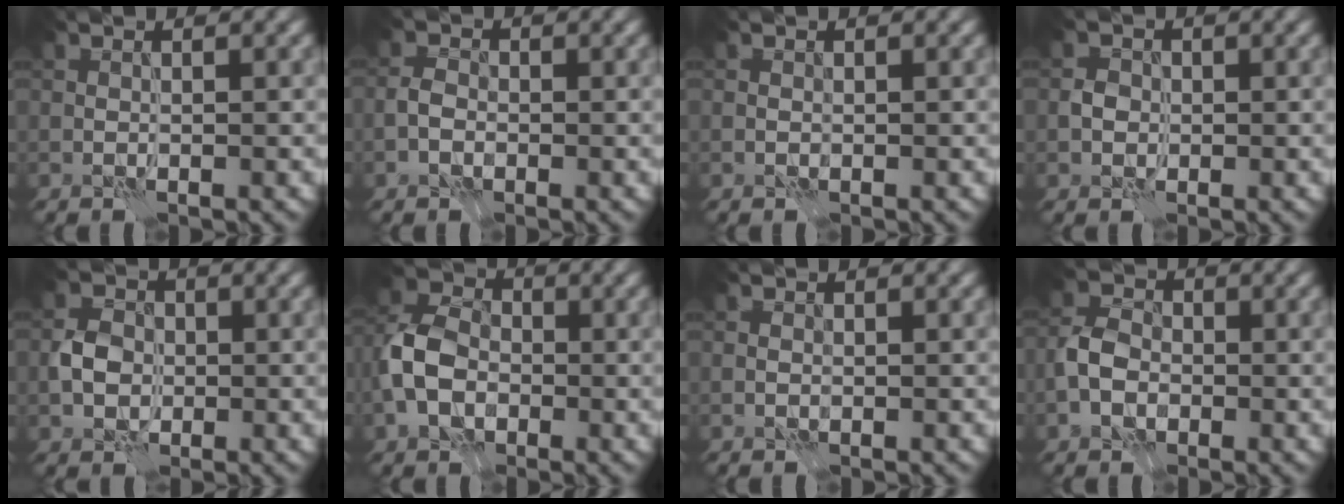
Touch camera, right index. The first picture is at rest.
{"total": 2.0, "force": [-0.8, 1.5, 1.0], "torque": [-0.016, 0.006, -0.023]}
{"total": 0.0}
{"total": 1.5, "force": [-0.2, 1.4, 0.6], "torque": [-0.007, 0.001, -0.009]}
{"total": 3.2, "force": [-0.5, 2.6, 1.7], "torque": [-0.031, 0.004, -0.014]}
{"total": 6.7, "force": [-1.9, 4.8, 4.2], "torque": [-0.093, 0.005, -0.048]}
{"total": 0.7, "force": [-0.2, 0.6, 0.3], "torque": [-0.003, 0.000, -0.007]}
{"total": 4.0, "force": [-1.3, 3.0, 2.2], "torque": [-0.046, 0.004, -0.033]}